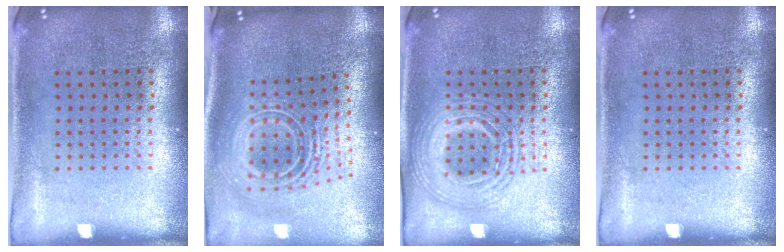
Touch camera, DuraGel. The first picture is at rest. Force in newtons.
{"total": 2.7, "press": 1.8, "slide": 2.0}
{"total": 2.6, "press": 2.6, "slide": 0.3}
{"total": 0.0}